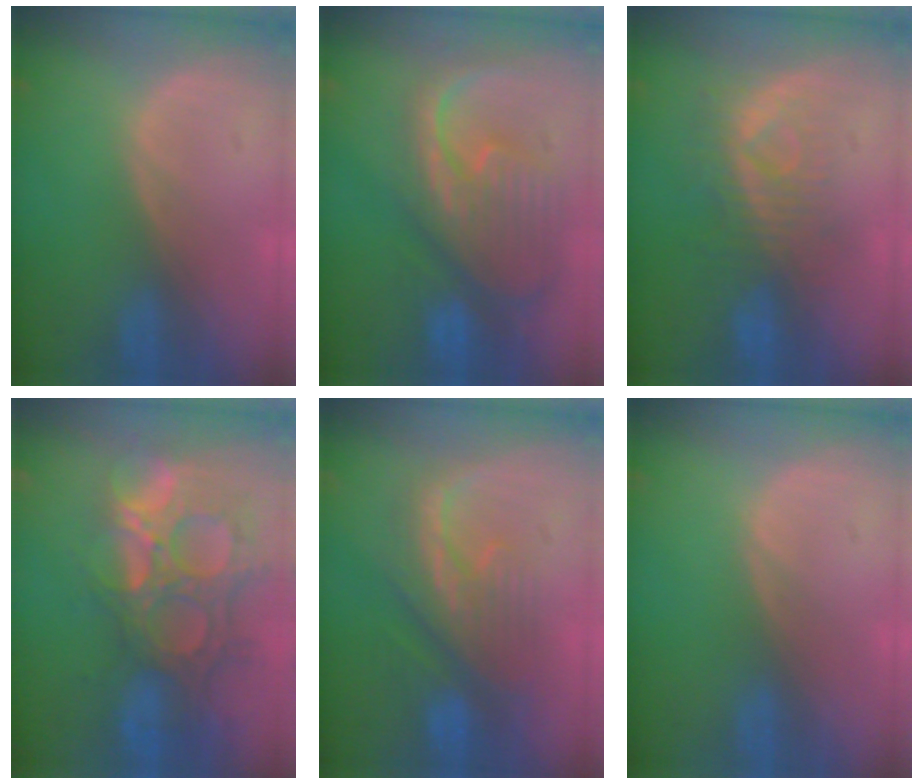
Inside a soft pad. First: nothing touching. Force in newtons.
{"total": 12.5, "press": 10.7, "slide": 6.4}
{"total": 8.3, "press": 7.5, "slide": 3.7}
{"total": 14.5, "press": 12.1, "slide": 7.9}
{"total": 8.4, "press": 8.3, "slide": 1.4}
{"total": 0.0}